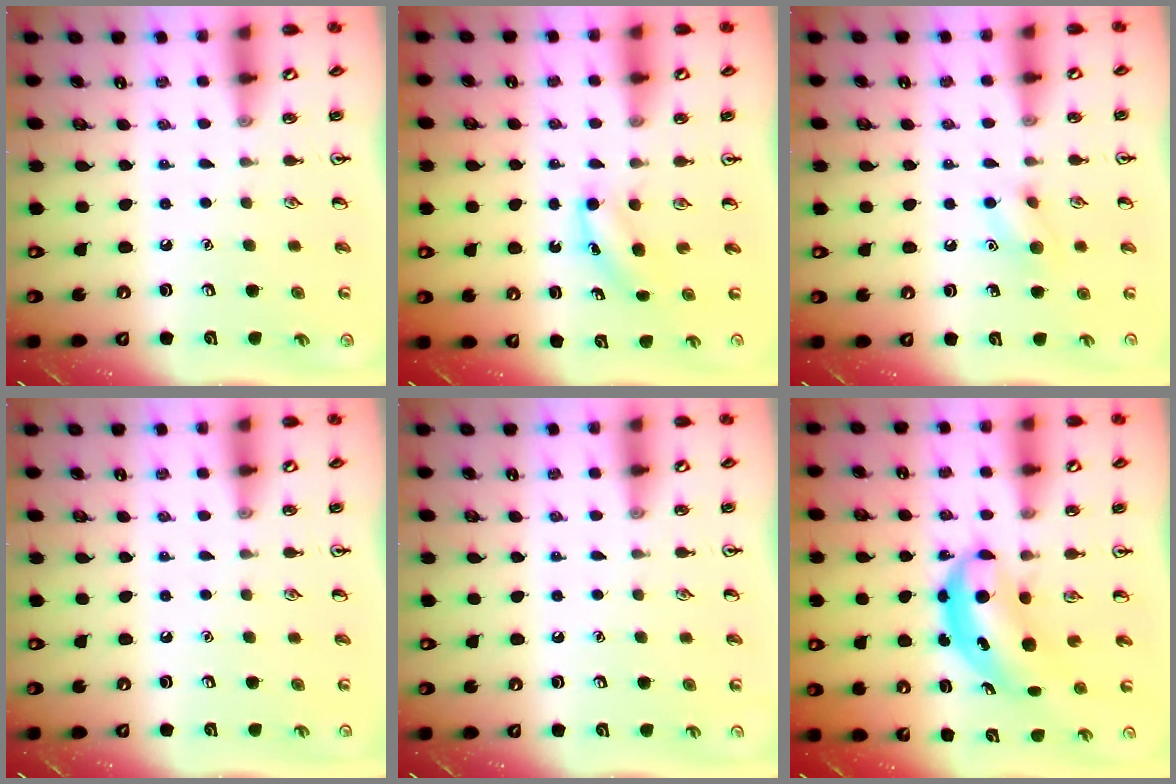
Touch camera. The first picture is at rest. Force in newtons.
{"total": 3.7, "press": 3.5, "slide": 1.1}
{"total": 7.8, "press": 7.7, "slide": 1.2}
{"total": 0.0}
{"total": 0.0}
{"total": 6.0, "press": 5.8, "slide": 1.7}